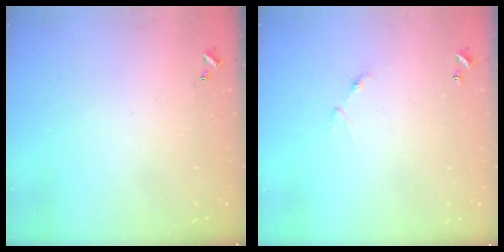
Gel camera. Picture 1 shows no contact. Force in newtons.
{"total": 5.9, "press": 5.9, "slide": 0.5}